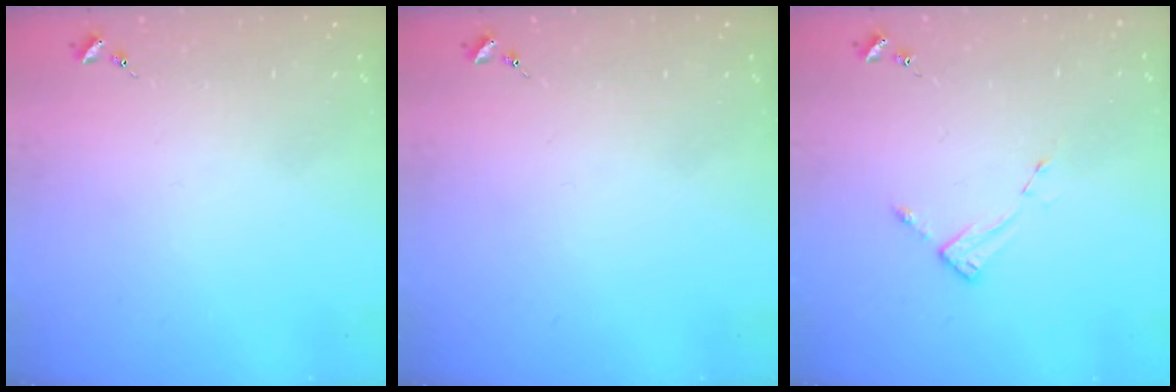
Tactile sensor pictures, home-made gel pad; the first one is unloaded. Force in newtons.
{"total": 0.0}
{"total": 2.6, "press": 2.6, "slide": 0.4}